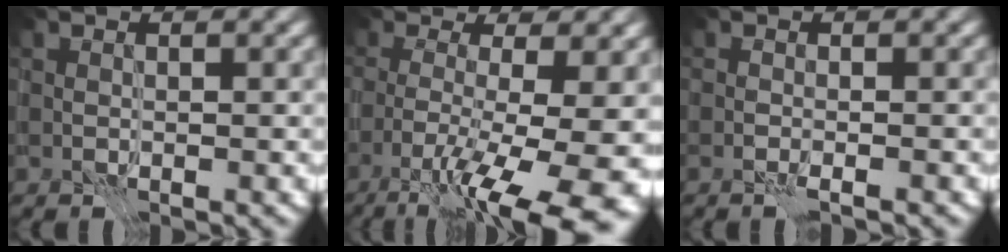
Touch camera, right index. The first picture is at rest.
{"total": 13.3, "force": [-4.0, 3.7, 12.1], "torque": [-0.152, 0.010, -0.055]}
{"total": 0.7, "force": [-0.7, -0.2, 0.1], "torque": [-0.002, 0.000, -0.013]}